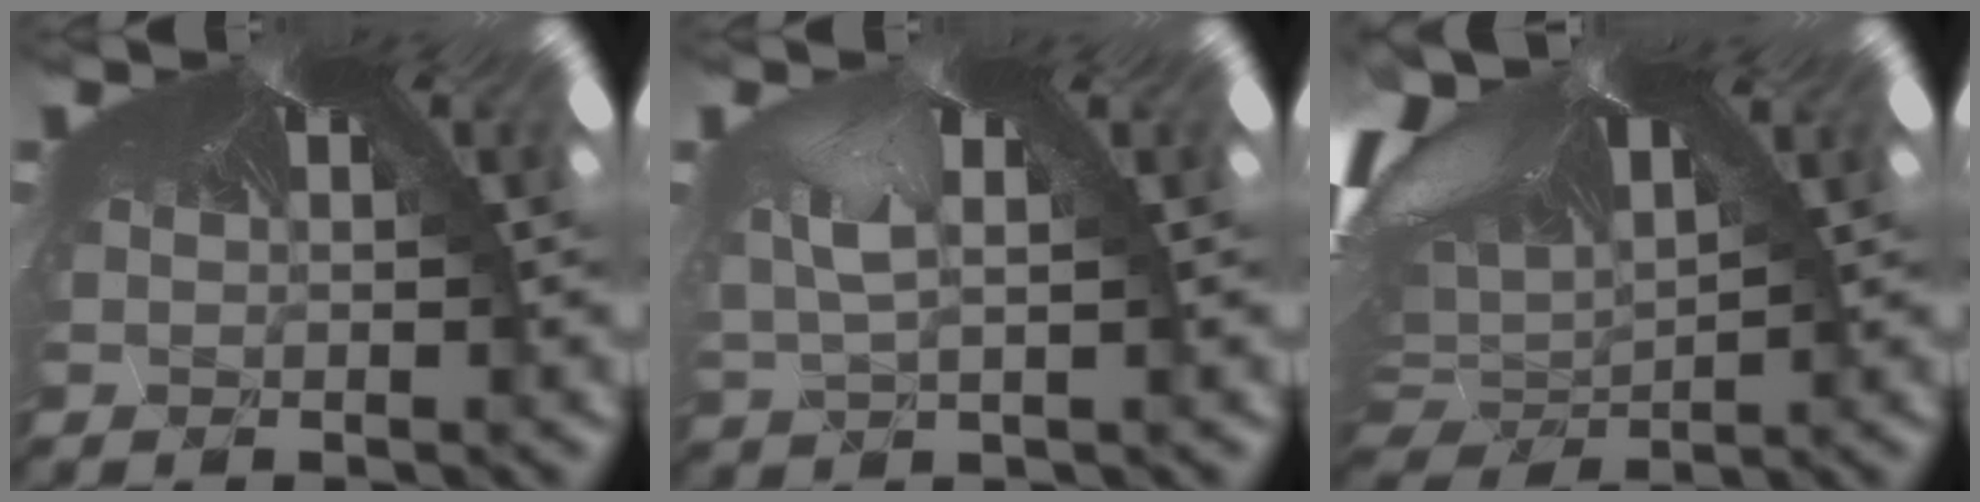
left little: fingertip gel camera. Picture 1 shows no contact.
{"total": 1.9, "force": [-1.7, 0.6, 0.4], "torque": [-0.037, -0.031, 0.011]}
{"total": 3.0, "force": [-1.7, 2.0, 1.5], "torque": [-0.065, -0.055, 0.010]}